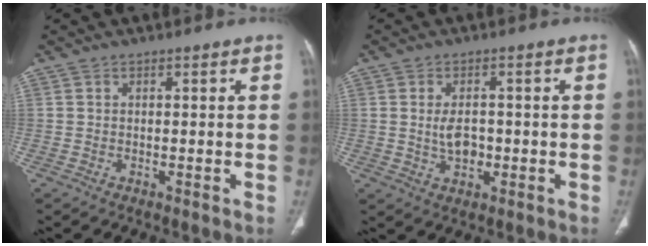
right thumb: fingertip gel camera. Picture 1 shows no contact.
{"total": 4.7, "force": [-0.2, 3.0, 3.6], "torque": [-0.058, 0.001, 0.002]}